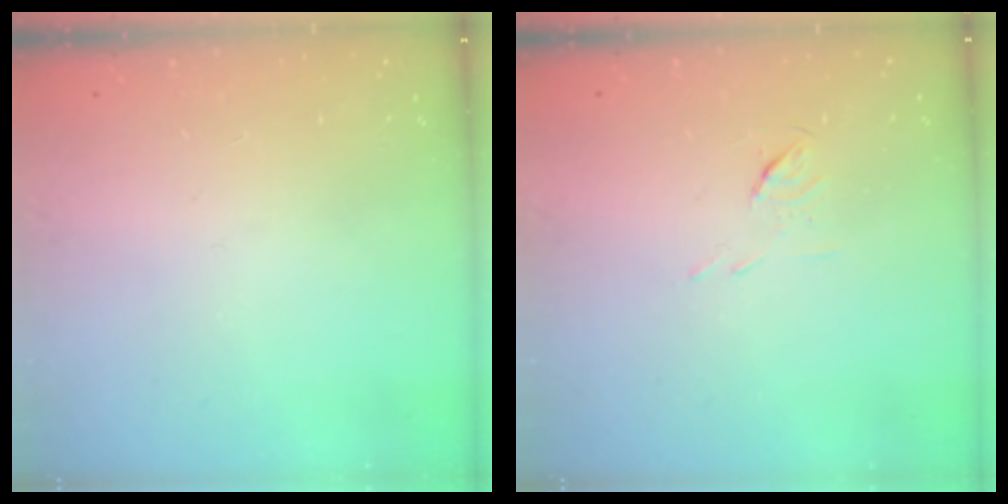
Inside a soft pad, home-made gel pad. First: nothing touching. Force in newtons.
{"total": 4.1, "press": 3.9, "slide": 1.2}